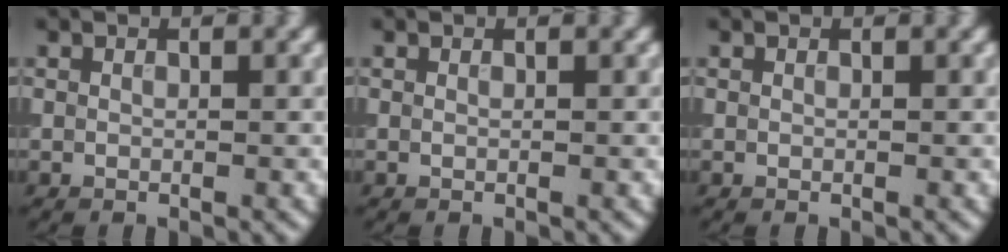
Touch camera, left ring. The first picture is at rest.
{"total": 0.0}
{"total": 0.0}